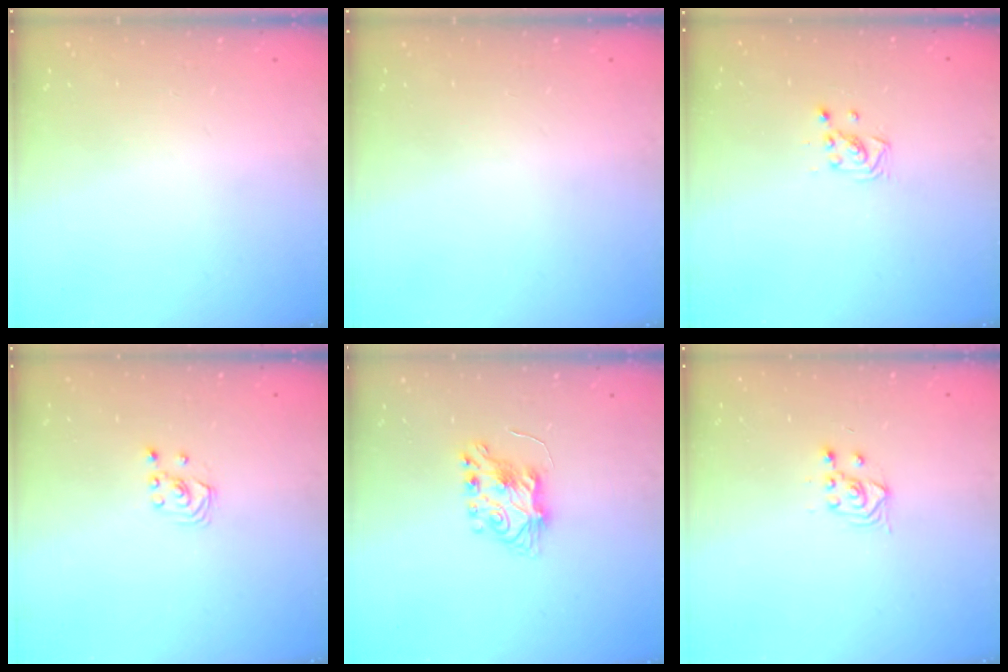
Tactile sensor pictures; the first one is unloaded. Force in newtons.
{"total": 0.0}
{"total": 3.6, "press": 3.6, "slide": 0.3}
{"total": 1.8, "press": 1.8, "slide": 0.2}
{"total": 6.9, "press": 6.9, "slide": 0.4}
{"total": 3.0, "press": 2.6, "slide": 1.3}